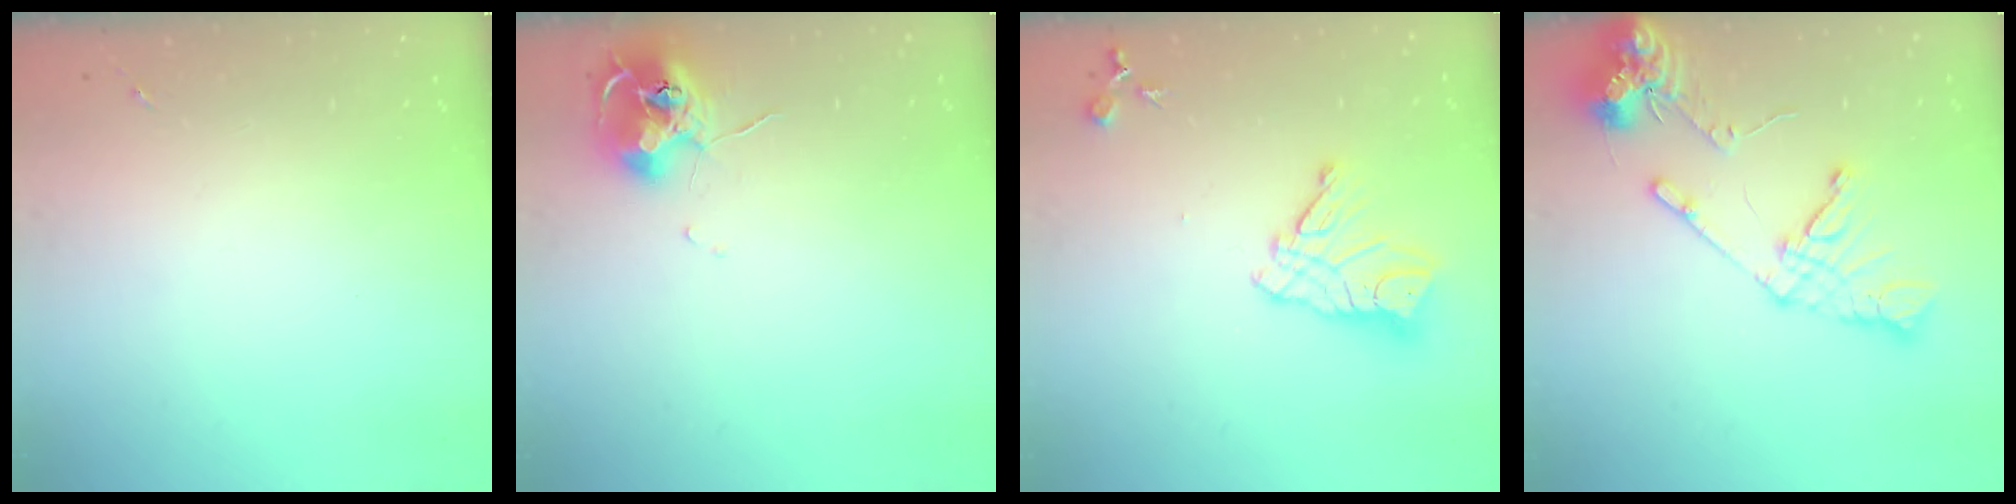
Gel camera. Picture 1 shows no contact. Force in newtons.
{"total": 9.8, "press": 9.8, "slide": 0.5}
{"total": 12.8, "press": 12.7, "slide": 1.0}
{"total": 15.5, "press": 15.3, "slide": 2.3}